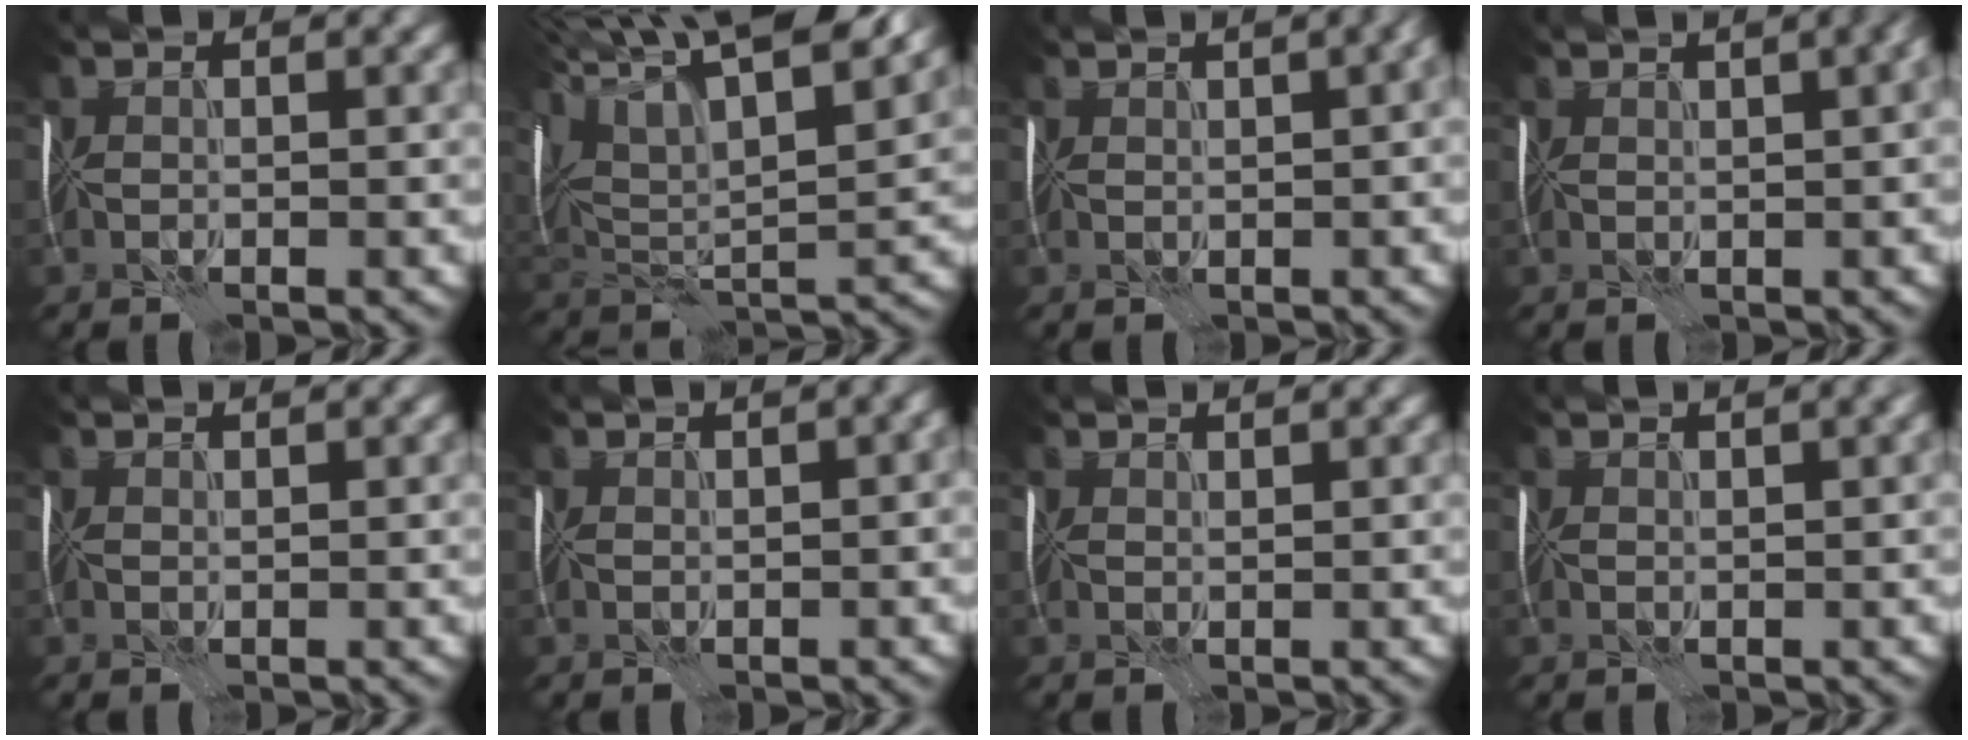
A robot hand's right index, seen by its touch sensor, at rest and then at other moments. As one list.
[{"total": 17.0, "force": [9.8, 5.6, 12.7], "torque": [-0.233, 0.050, 0.139]}, {"total": 5.2, "force": [2.3, 1.9, 4.2], "torque": [-0.037, 0.018, 0.031]}, {"total": 7.9, "force": [3.5, 3.5, 6.2], "torque": [-0.049, 0.047, 0.028]}, {"total": 1.6, "force": [1.5, 0.3, 0.5], "torque": [-0.010, 0.003, 0.022]}, {"total": 2.3, "force": [1.4, 0.5, 1.8], "torque": [-0.026, 0.007, 0.025]}, {"total": 2.2, "force": [2.0, 0.4, 0.8], "torque": [-0.011, 0.006, 0.025]}, {"total": 3.5, "force": [2.1, 1.0, 2.5], "torque": [-0.022, 0.011, 0.025]}]